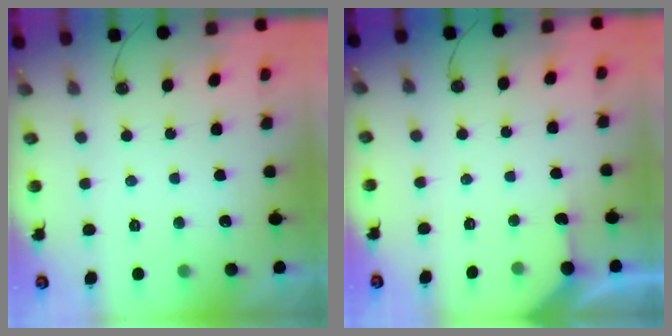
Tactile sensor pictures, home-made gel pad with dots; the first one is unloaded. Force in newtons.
{"total": 2.7, "press": 2.7, "slide": 0.2}